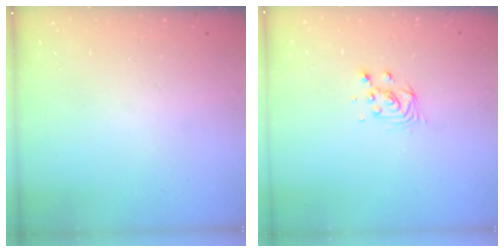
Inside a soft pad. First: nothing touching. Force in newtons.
{"total": 3.9, "press": 3.9, "slide": 0.3}